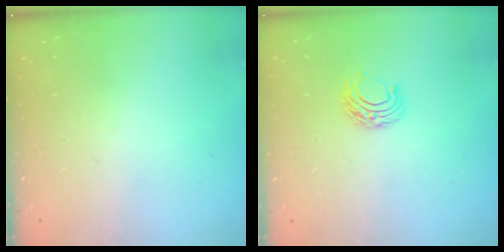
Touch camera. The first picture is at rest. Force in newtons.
{"total": 6.2, "press": 6.2, "slide": 0.5}